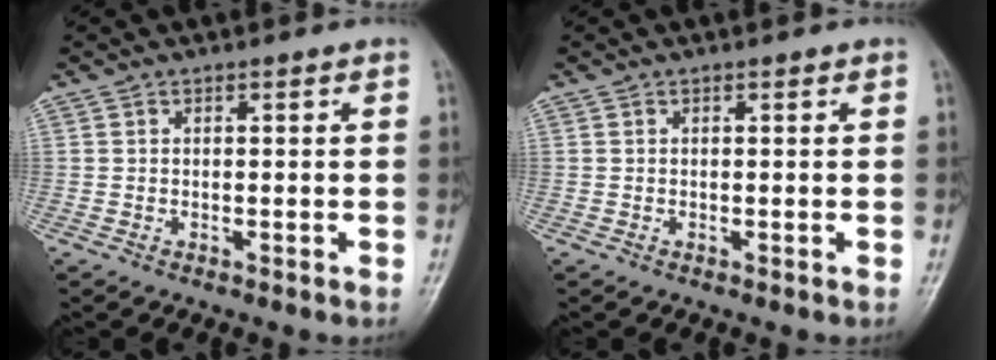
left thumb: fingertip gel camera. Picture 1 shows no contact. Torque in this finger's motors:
{"motor_torque": [-0.10, -0.06, -0.08, -0.01, 0.00]}